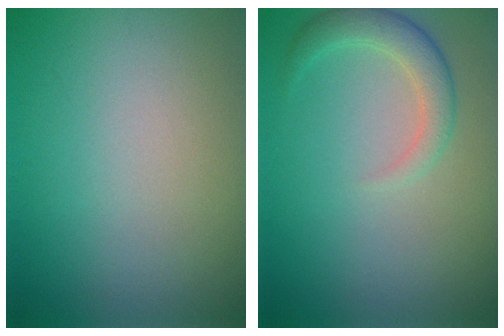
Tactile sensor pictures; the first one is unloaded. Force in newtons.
{"total": 2.7, "press": 2.7, "slide": 0.1}